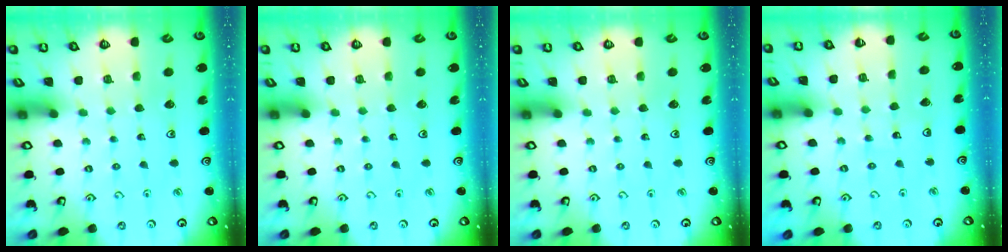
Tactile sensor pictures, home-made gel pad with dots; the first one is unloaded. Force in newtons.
{"total": 0.0}
{"total": 0.0}
{"total": 2.9, "press": 2.9, "slide": 0.4}